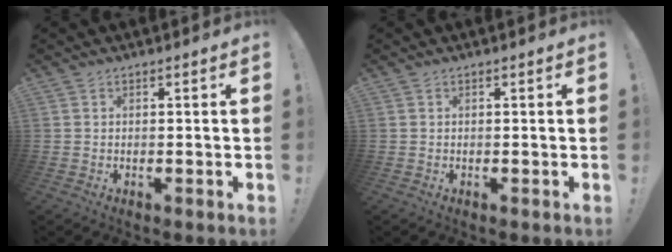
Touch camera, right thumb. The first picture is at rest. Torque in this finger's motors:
{"motor_torque": [0.00, 0.00, 0.00, 0.00, 0.00]}